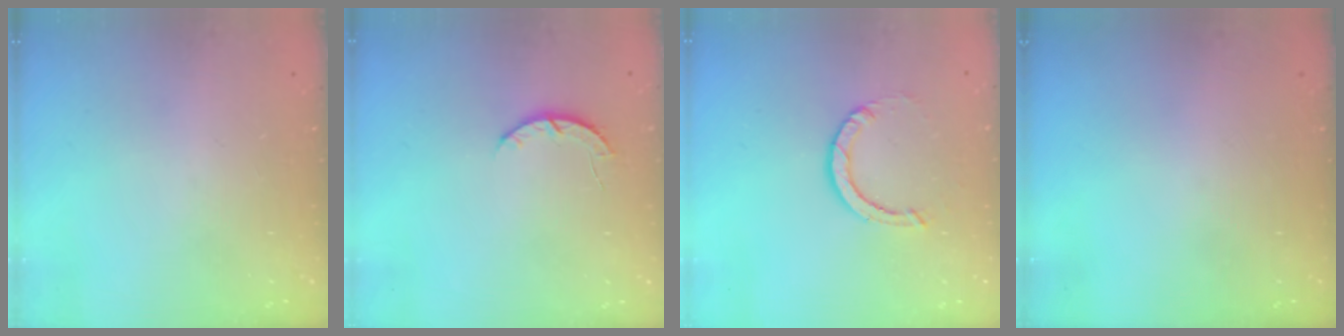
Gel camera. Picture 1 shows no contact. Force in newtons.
{"total": 3.9, "press": 3.9, "slide": 0.4}
{"total": 3.8, "press": 3.8, "slide": 0.4}
{"total": 0.0}